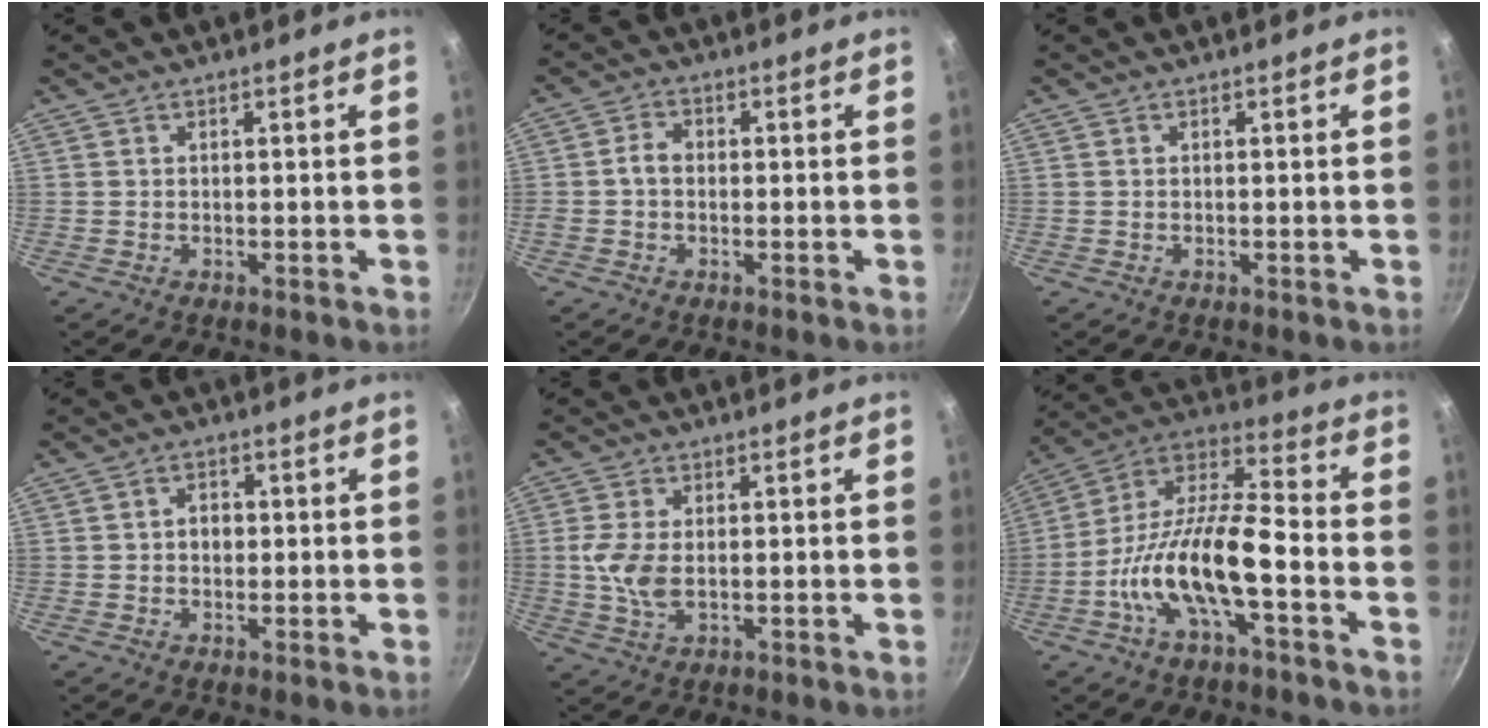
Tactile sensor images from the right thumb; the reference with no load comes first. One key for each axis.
{"total": 2.9, "fx": -0.3, "fy": 2.2, "fz": 1.9, "tx": -0.028, "ty": 0.011, "tz": -0.011}
{"total": 0.0}
{"total": 3.0, "fx": 0.0, "fy": 2.4, "fz": 1.8, "tx": -0.014, "ty": 0.008, "tz": -0.002}
{"total": 7.2, "fx": -0.2, "fy": 4.2, "fz": 5.8, "tx": -0.121, "ty": -0.002, "tz": -0.004}
{"total": 16.8, "fx": -5.9, "fy": 5.8, "fz": 14.7, "tx": -0.271, "ty": 0.046, "tz": -0.125}